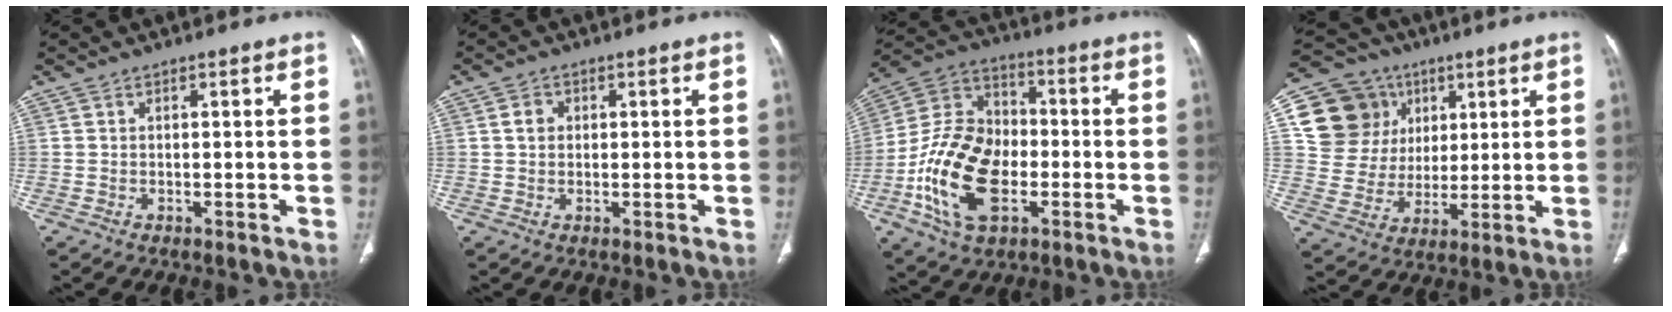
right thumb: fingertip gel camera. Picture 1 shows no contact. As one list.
[{"total": 2.5, "force": [0.4, 2.1, 1.2], "torque": [-0.010, 0.005, 0.005]}, {"total": 19.1, "force": [-5.1, 11.9, 14.0], "torque": [-0.248, 0.023, -0.096]}, {"total": 16.1, "force": [5.9, 14.0, 5.2], "torque": [-0.061, 0.008, 0.116]}]